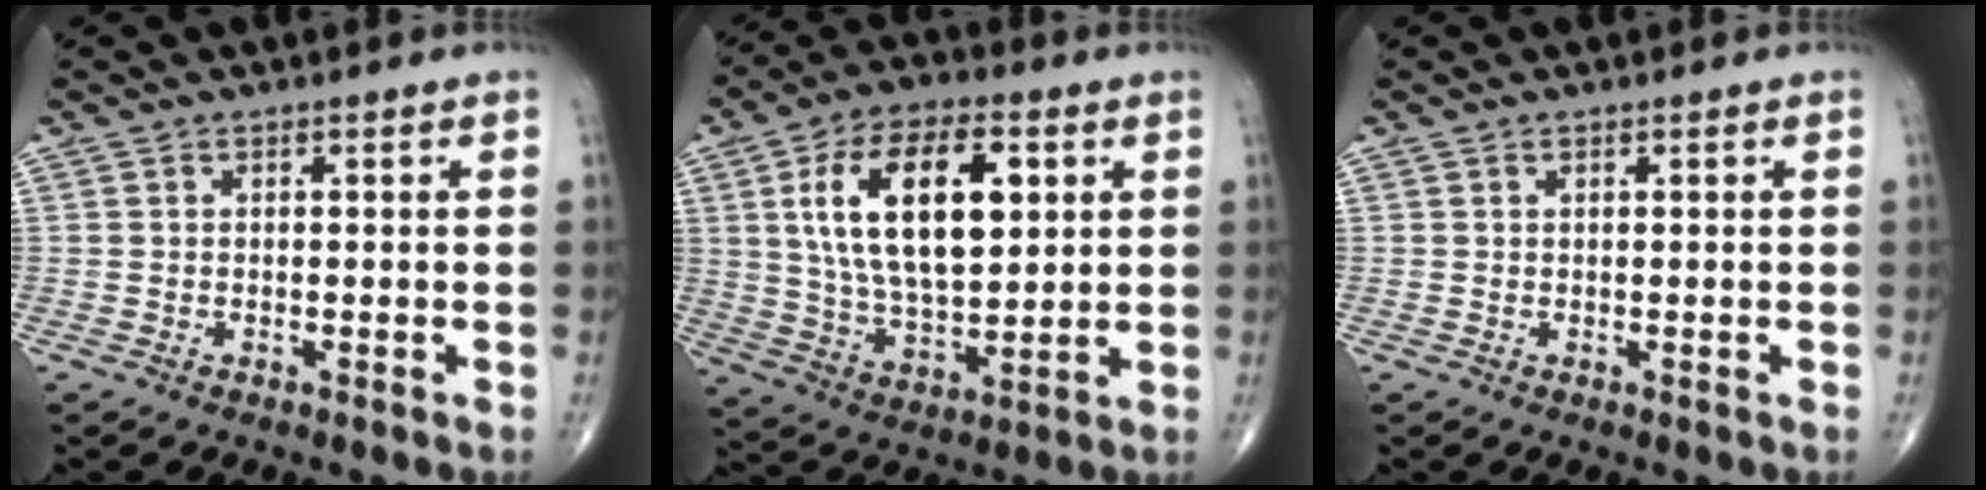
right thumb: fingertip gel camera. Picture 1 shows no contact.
{"total": 19.5, "force": [5.1, 9.9, 16.1], "torque": [-0.262, -0.008, 0.094]}
{"total": 0.0}